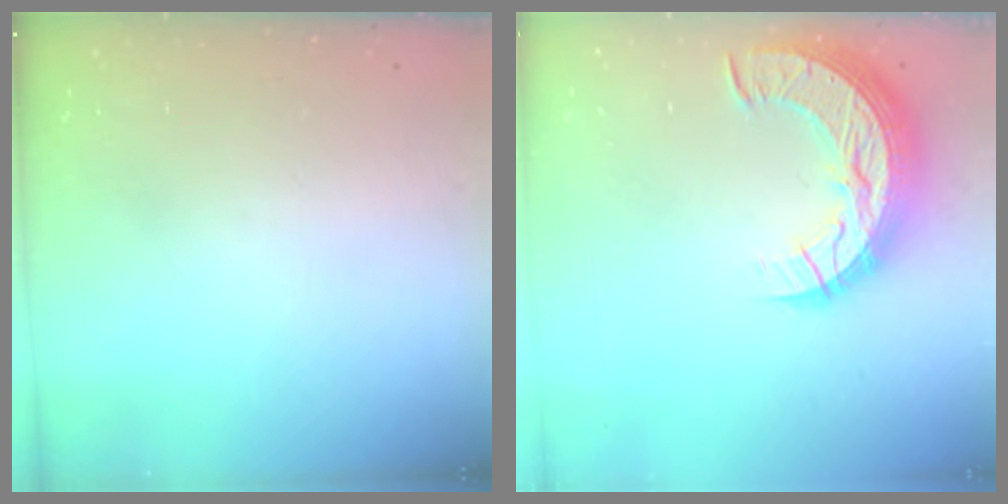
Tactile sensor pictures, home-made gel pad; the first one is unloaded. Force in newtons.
{"total": 15.0, "press": 15.0, "slide": 1.0}